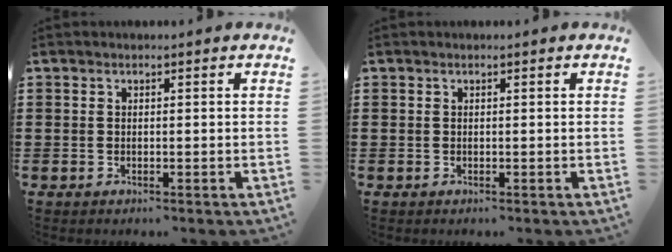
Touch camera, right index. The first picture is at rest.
{"total": 0.0}